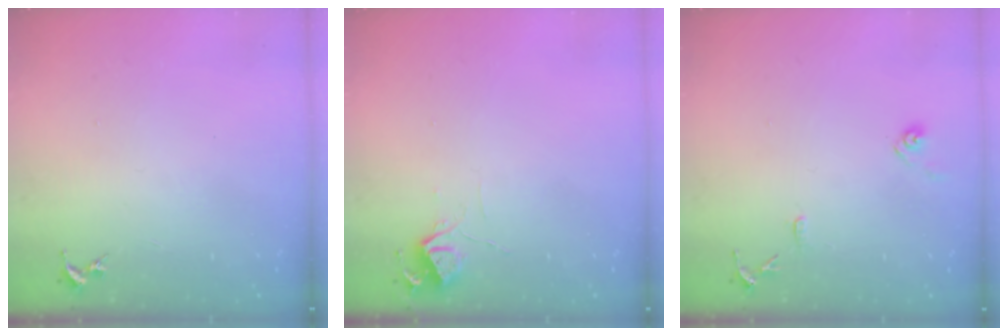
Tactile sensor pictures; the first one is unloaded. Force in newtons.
{"total": 6.0, "press": 6.0, "slide": 0.7}
{"total": 9.0, "press": 8.9, "slide": 0.8}